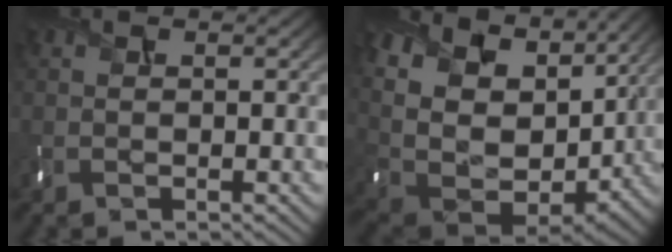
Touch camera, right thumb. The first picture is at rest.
{"total": 15.3, "force": [7.4, 9.8, 9.2], "torque": [-0.239, 0.019, 0.158]}